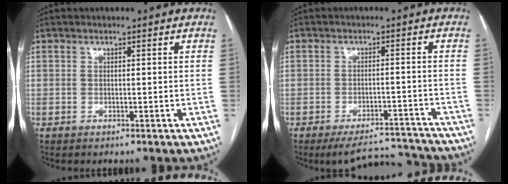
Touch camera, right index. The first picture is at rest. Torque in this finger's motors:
{"motor_torque": [-1.36, 0.11, -1.05, -0.21]}